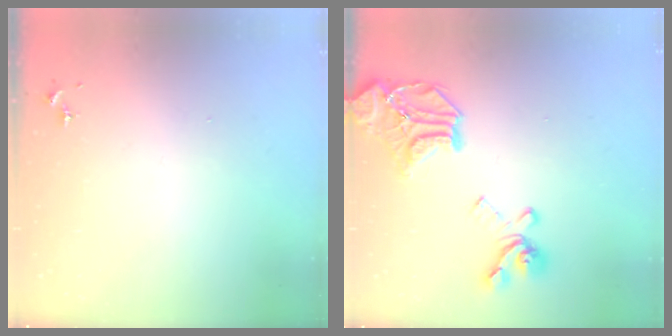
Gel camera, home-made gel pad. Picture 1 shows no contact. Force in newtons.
{"total": 20.3, "press": 20.2, "slide": 2.2}